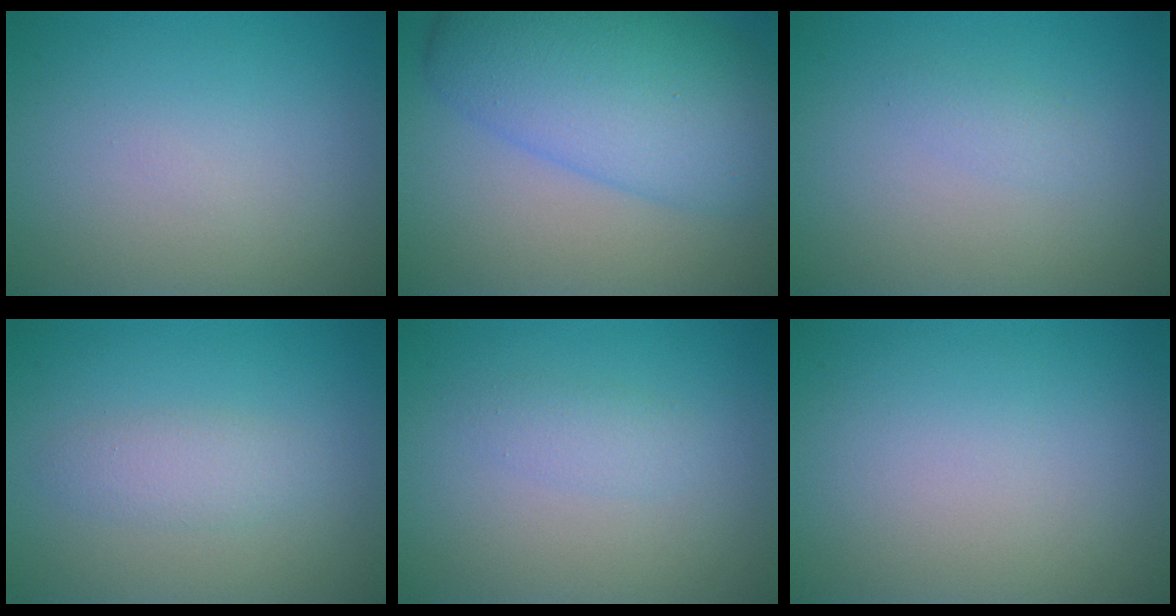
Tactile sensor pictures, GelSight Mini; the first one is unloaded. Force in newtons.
{"total": 10.3, "press": 10.3, "slide": 0.1}
{"total": 1.0, "press": 1.0, "slide": 0.0}
{"total": 2.0, "press": 2.0, "slide": 0.1}
{"total": 1.4, "press": 1.4, "slide": 0.0}
{"total": 0.0}